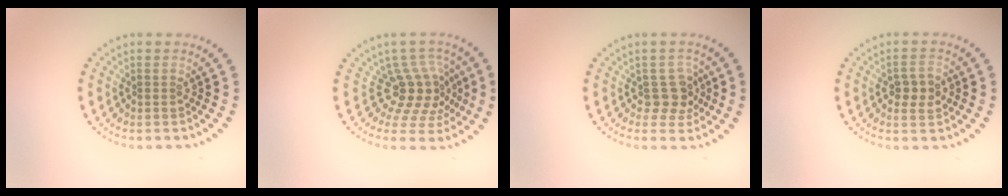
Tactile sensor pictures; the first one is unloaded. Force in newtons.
{"total": 4.0, "press": 2.7, "slide": 2.9}
{"total": 2.4, "press": 2.1, "slide": 1.2}
{"total": 2.0, "press": 2.0, "slide": 0.2}